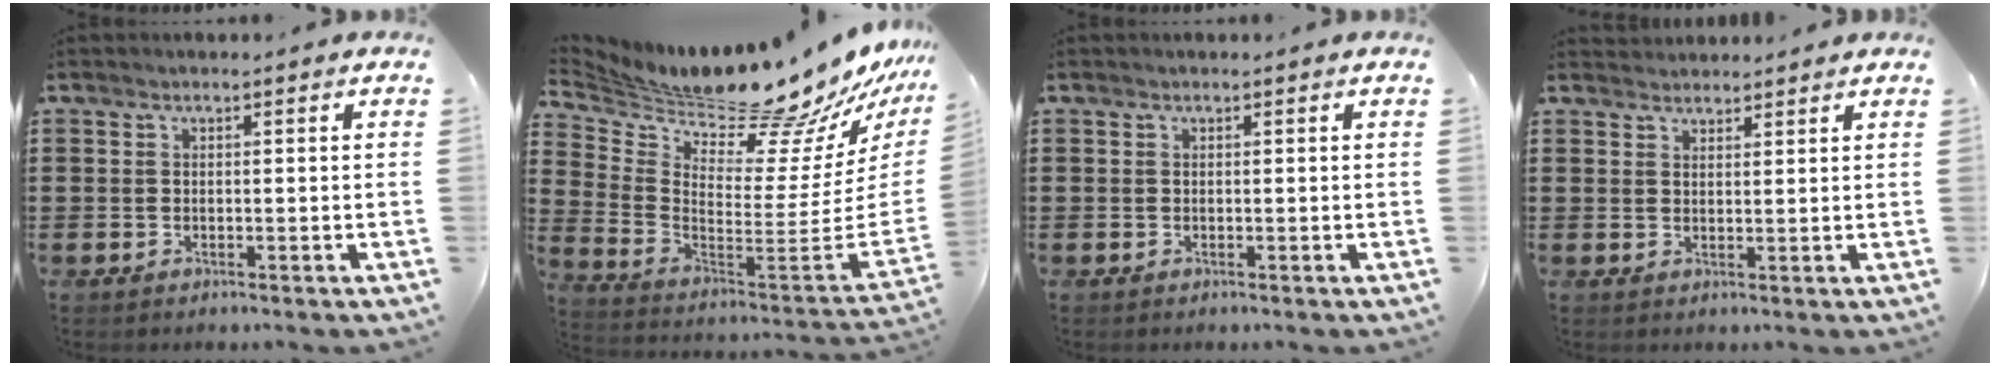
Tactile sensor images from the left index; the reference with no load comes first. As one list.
[{"total": 12.2, "force": [11.8, 0.5, 3.2], "torque": [-0.076, -0.115, 0.185]}, {"total": 0.0}, {"total": 1.9, "force": [1.9, 0.3, -0.5], "torque": [0.003, -0.001, 0.037]}]